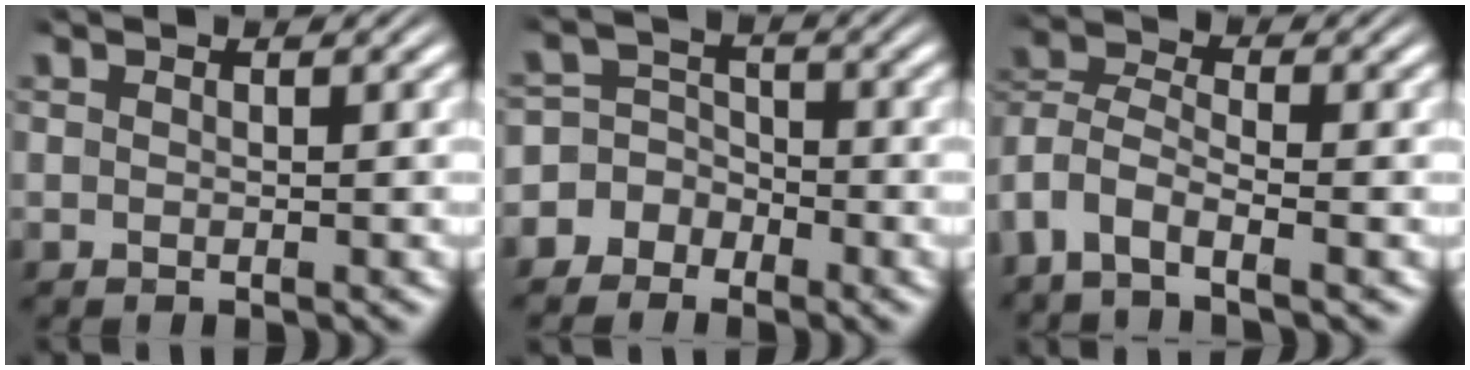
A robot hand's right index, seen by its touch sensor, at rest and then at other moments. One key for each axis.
{"total": 6.9, "fx": -2.1, "fy": 6.2, "fz": 2.1, "tx": -0.055, "ty": -0.013, "tz": -0.044}
{"total": 7.2, "fx": -1.9, "fy": 6.2, "fz": 3.1, "tx": -0.110, "ty": -0.027, "tz": -0.039}